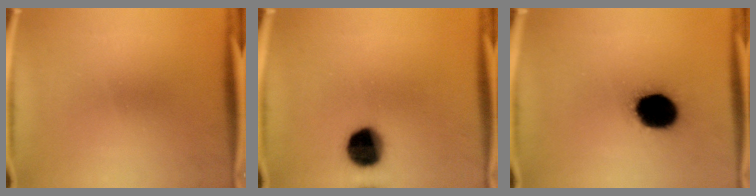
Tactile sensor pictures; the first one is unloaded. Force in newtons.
{"total": 11.6}
{"total": 19.1}